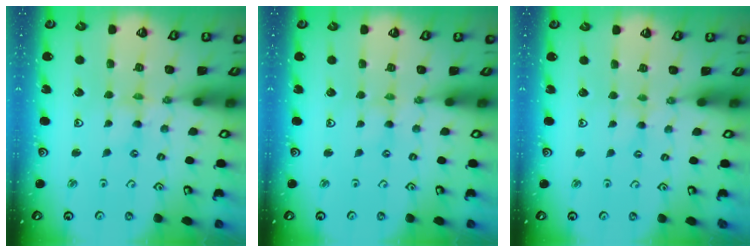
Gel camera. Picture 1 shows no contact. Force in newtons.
{"total": 1.1, "press": 1.0, "slide": 0.4}
{"total": 1.9, "press": 1.9, "slide": 0.4}